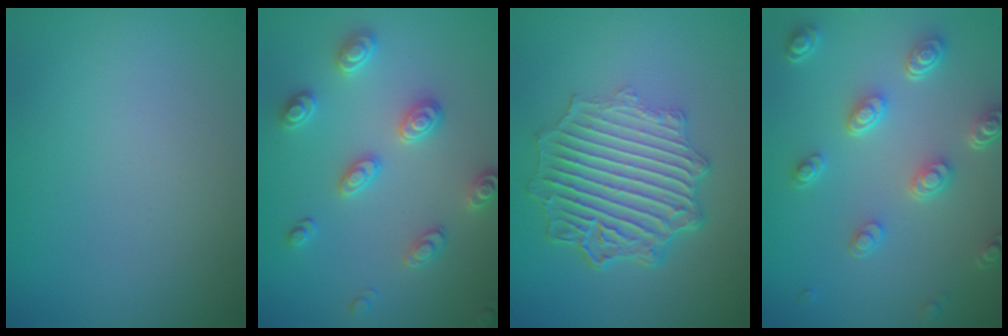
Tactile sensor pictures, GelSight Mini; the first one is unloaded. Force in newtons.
{"total": 3.0, "press": 2.9, "slide": 0.6}
{"total": 7.2, "press": 5.2, "slide": 4.9}
{"total": 4.7, "press": 3.5, "slide": 3.1}